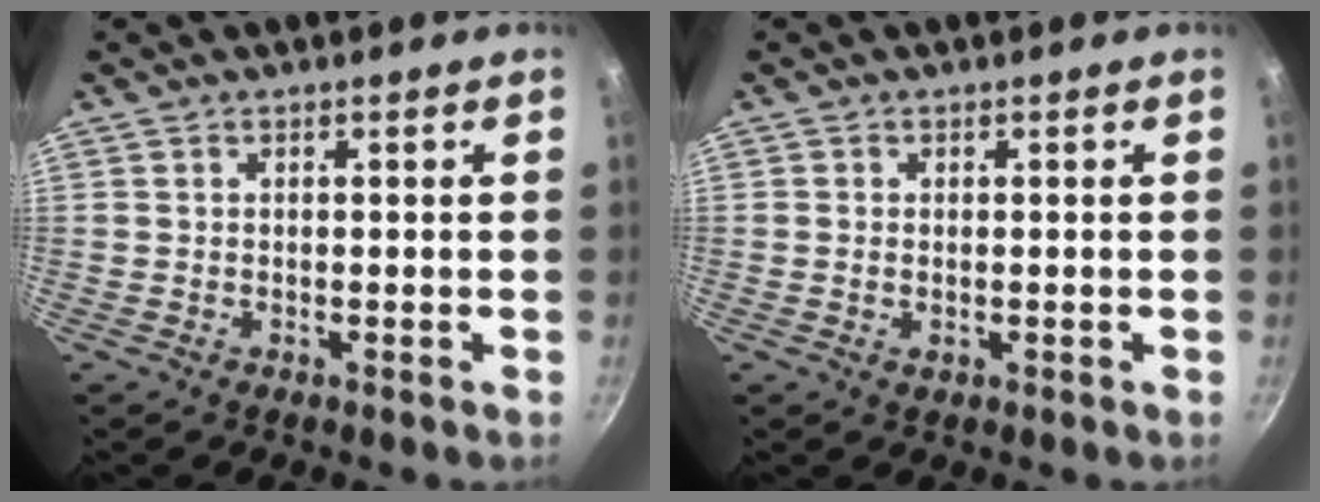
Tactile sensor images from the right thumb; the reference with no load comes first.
{"total": 1.1, "force": [-0.1, 0.7, 0.8], "torque": [-0.013, -0.001, -0.003]}